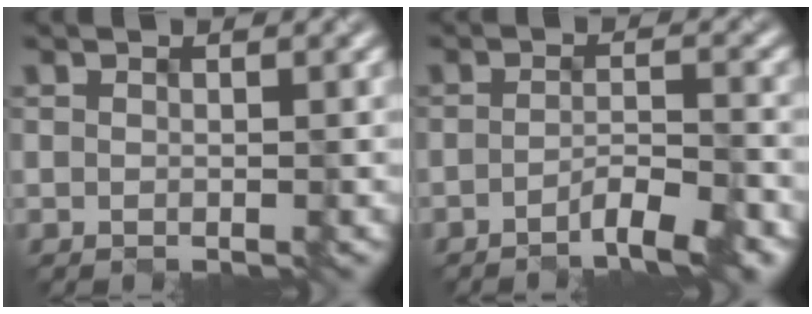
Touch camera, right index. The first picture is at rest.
{"total": 4.0, "force": [-2.7, 0.7, 2.8], "torque": [-0.042, 0.002, -0.047]}